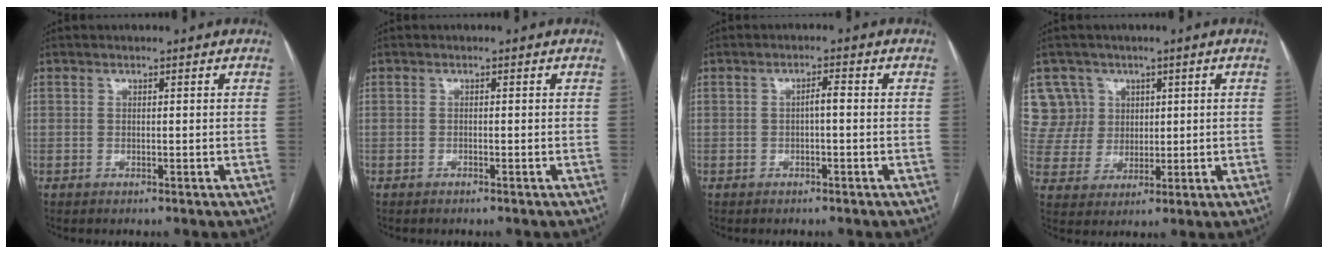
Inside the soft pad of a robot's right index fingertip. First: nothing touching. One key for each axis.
{"total": 0.0}
{"total": 1.5, "fx": -0.2, "fy": 0.2, "fz": 1.5, "tx": -0.025, "ty": 0.004, "tz": -0.004}
{"total": 7.6, "fx": 3.3, "fy": 6.8, "fz": -0.3, "tx": 0.010, "ty": 0.022, "tz": 0.074}